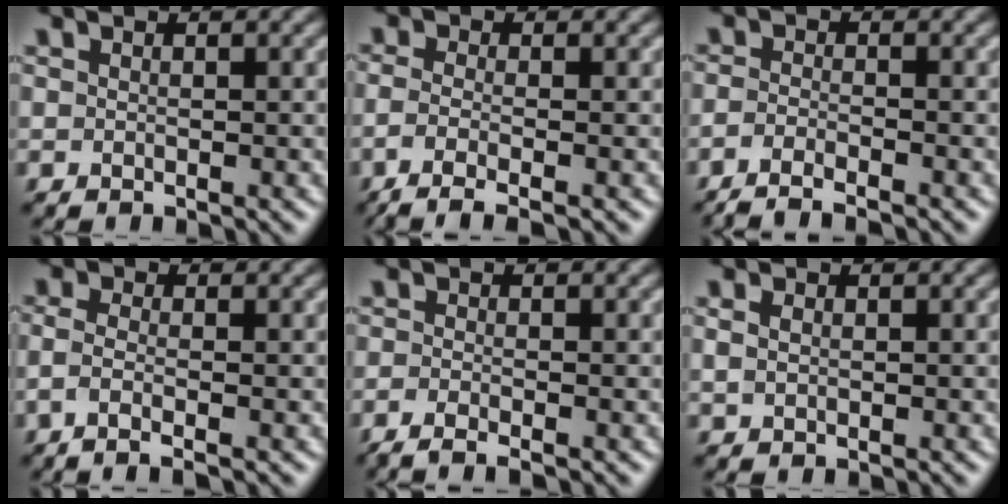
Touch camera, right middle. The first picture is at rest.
{"total": 3.7, "force": [-1.8, 1.1, 3.0], "torque": [-0.058, -0.011, -0.047]}
{"total": 3.1, "force": [-2.3, 0.6, 2.0], "torque": [-0.038, -0.004, -0.054]}
{"total": 2.3, "force": [-1.0, 0.7, 2.0], "torque": [-0.044, -0.007, -0.028]}
{"total": 2.5, "force": [-1.7, 0.5, 1.8], "torque": [-0.030, -0.011, -0.042]}
{"total": 1.1, "force": [0.2, 0.8, 0.7], "torque": [-0.017, 0.001, 0.005]}